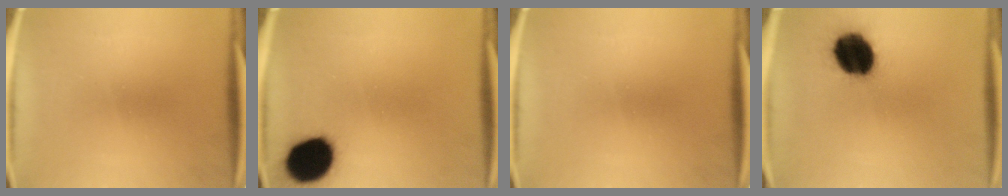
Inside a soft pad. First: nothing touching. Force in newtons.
{"total": 10.8}
{"total": 0.0}
{"total": 16.6}